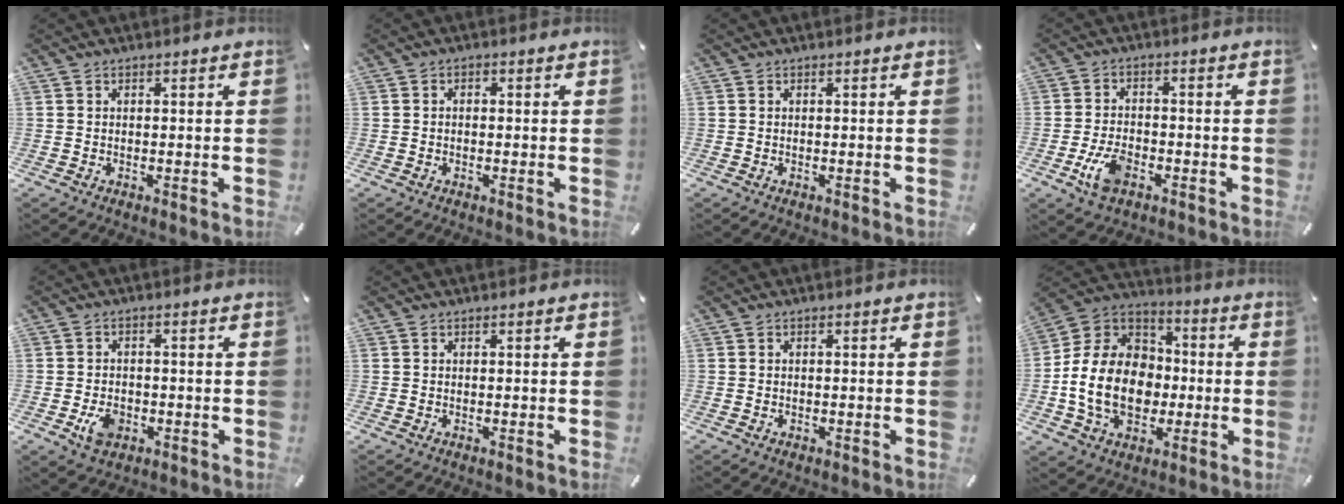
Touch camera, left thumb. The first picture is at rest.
{"total": 1.0, "force": [-0.4, 0.7, 0.7], "torque": [-0.013, 0.001, -0.008]}
{"total": 0.0}
{"total": 7.5, "force": [-3.3, 4.3, 5.2], "torque": [-0.120, 0.007, -0.062]}
{"total": 5.6, "force": [-1.8, 4.1, 3.3], "torque": [-0.066, 0.002, -0.034]}
{"total": 0.0}
{"total": 0.5, "force": [-0.1, 0.4, 0.3], "torque": [-0.007, 0.001, -0.004]}
{"total": 18.3, "force": [-3.9, 14.3, 10.8], "torque": [-0.249, 0.025, -0.069]}